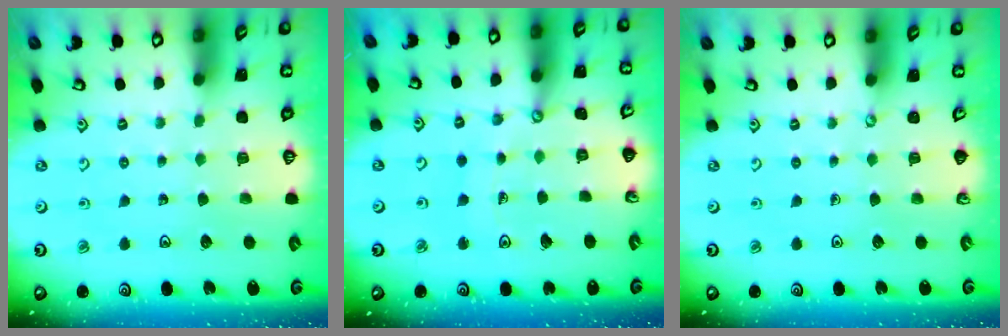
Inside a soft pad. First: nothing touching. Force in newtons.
{"total": 8.1, "press": 8.1, "slide": 0.5}
{"total": 0.0}